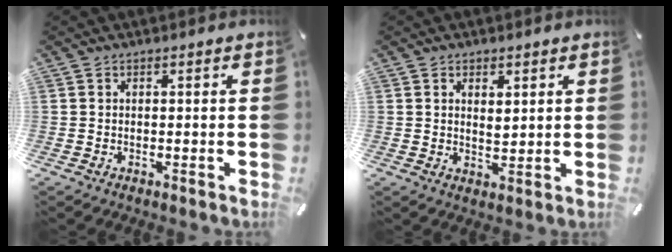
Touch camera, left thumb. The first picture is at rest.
{"total": 2.7, "force": [1.5, 1.8, 1.5], "torque": [-0.016, -0.002, 0.023]}